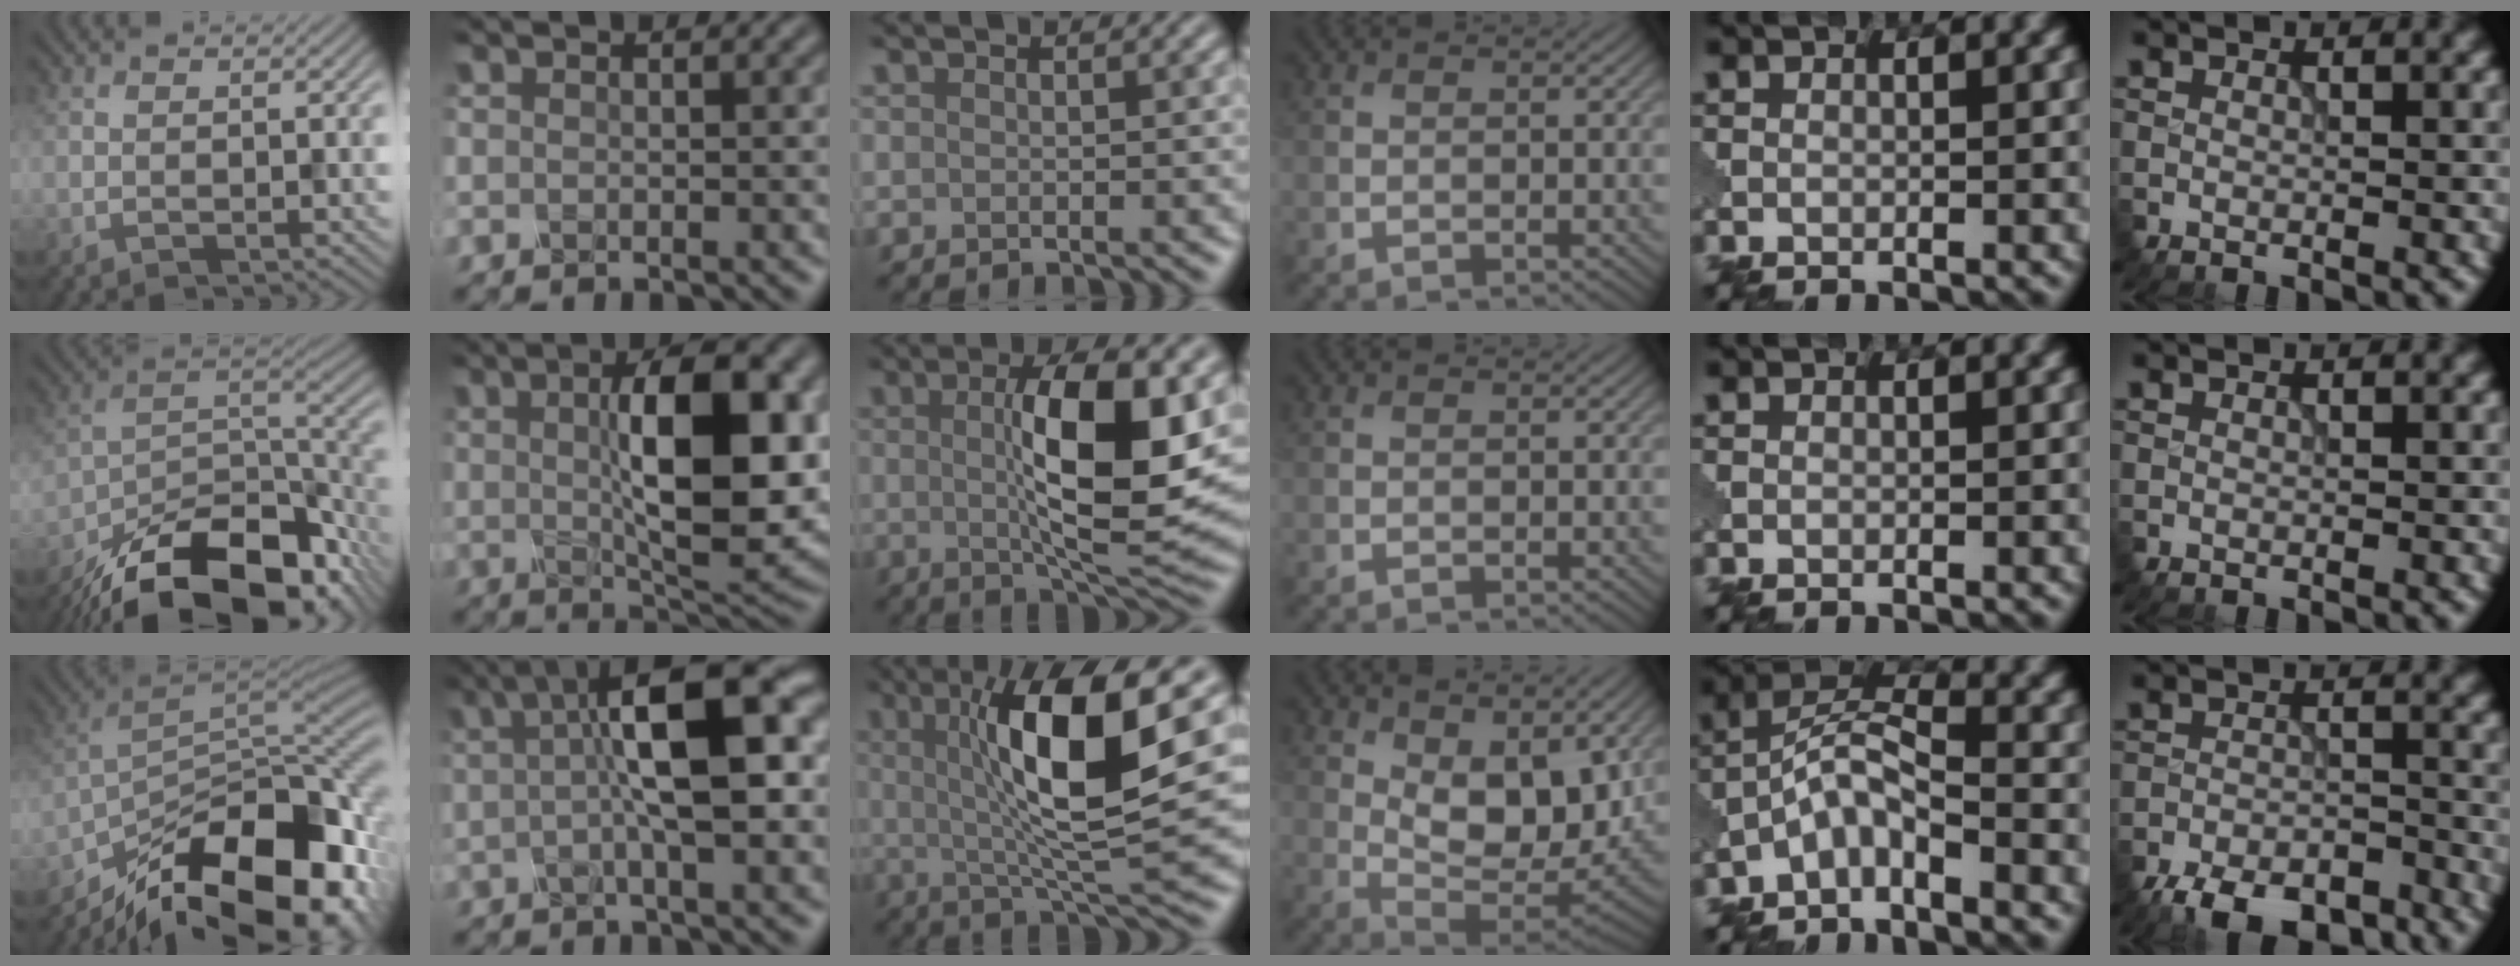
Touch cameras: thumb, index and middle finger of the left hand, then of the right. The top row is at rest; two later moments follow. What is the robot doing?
{"motion": "disassemble", "object": "glue stick"}